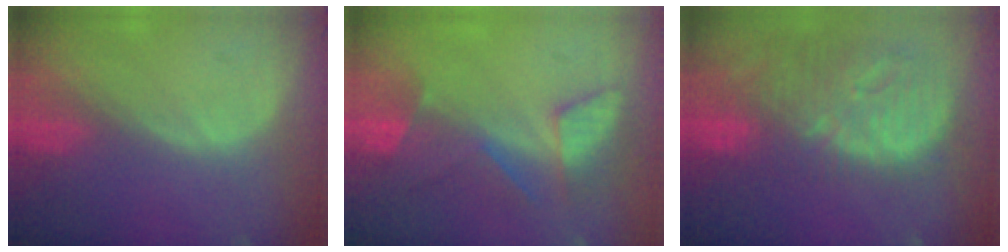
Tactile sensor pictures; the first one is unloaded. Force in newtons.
{"total": 8.4, "press": 7.2, "slide": 4.4}
{"total": 13.2, "press": 11.5, "slide": 6.5}